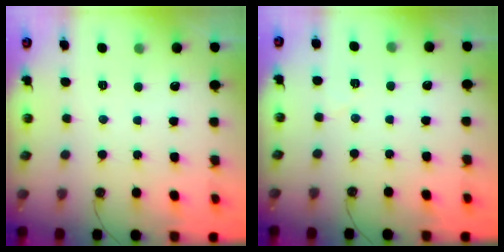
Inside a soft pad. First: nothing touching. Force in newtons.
{"total": 3.7, "press": 3.5, "slide": 1.3}